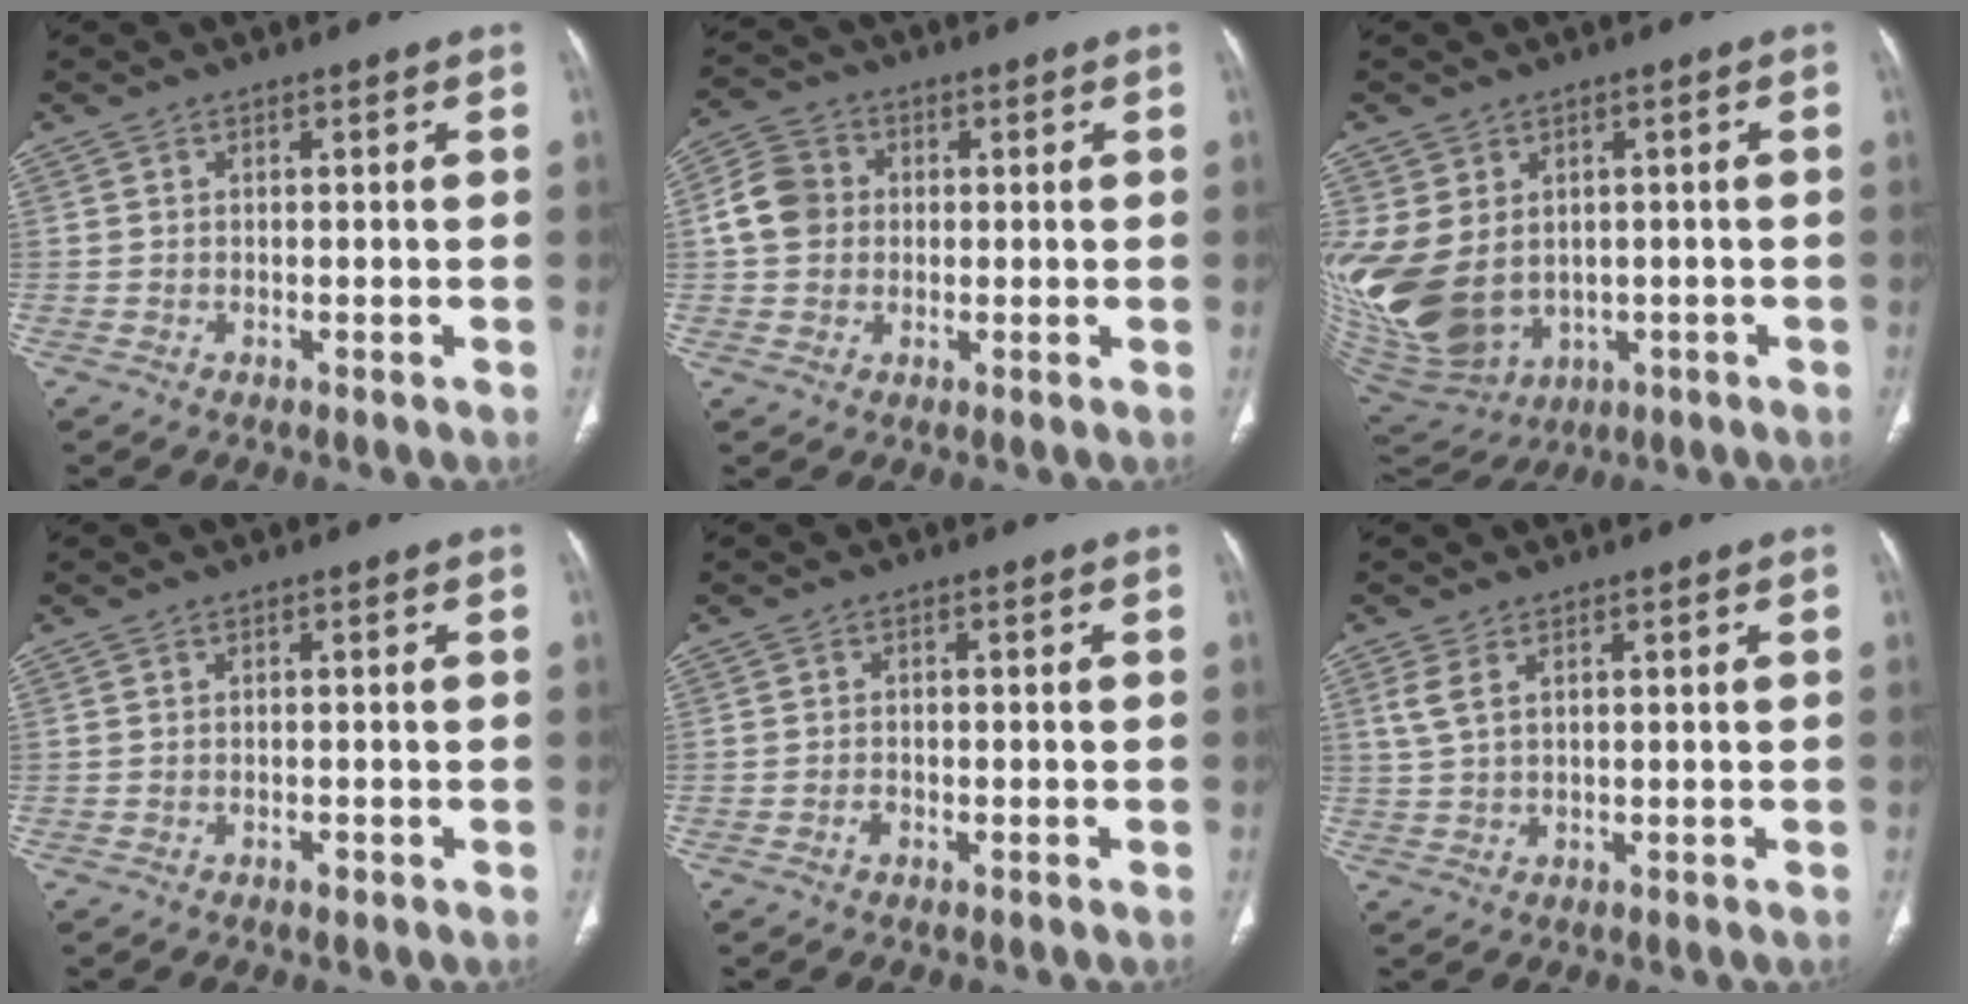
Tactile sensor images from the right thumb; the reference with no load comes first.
{"total": 7.0, "force": [0.5, 6.1, 3.4], "torque": [-0.054, 0.015, 0.000]}
{"total": 17.6, "force": [-0.9, 13.6, 11.2], "torque": [-0.254, -0.007, 0.026]}
{"total": 0.8, "force": [-0.5, 0.4, 0.5], "torque": [-0.007, 0.000, -0.007]}
{"total": 1.2, "force": [-0.7, 0.7, 0.6], "torque": [-0.012, 0.005, -0.013]}
{"total": 3.1, "force": [1.4, 1.4, 2.4], "torque": [-0.059, 0.007, 0.036]}